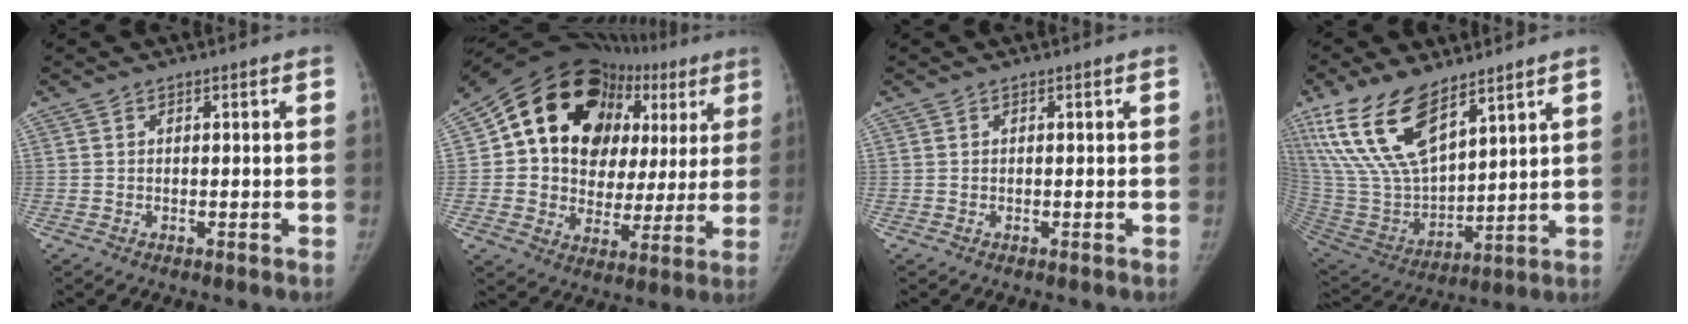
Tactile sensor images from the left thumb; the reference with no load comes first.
{"total": 24.7, "force": [8.0, 18.1, 14.8], "torque": [-0.166, 0.037, 0.131]}
{"total": 0.0}
{"total": 19.7, "force": [12.5, 8.3, 12.8], "torque": [-0.239, -0.055, 0.256]}